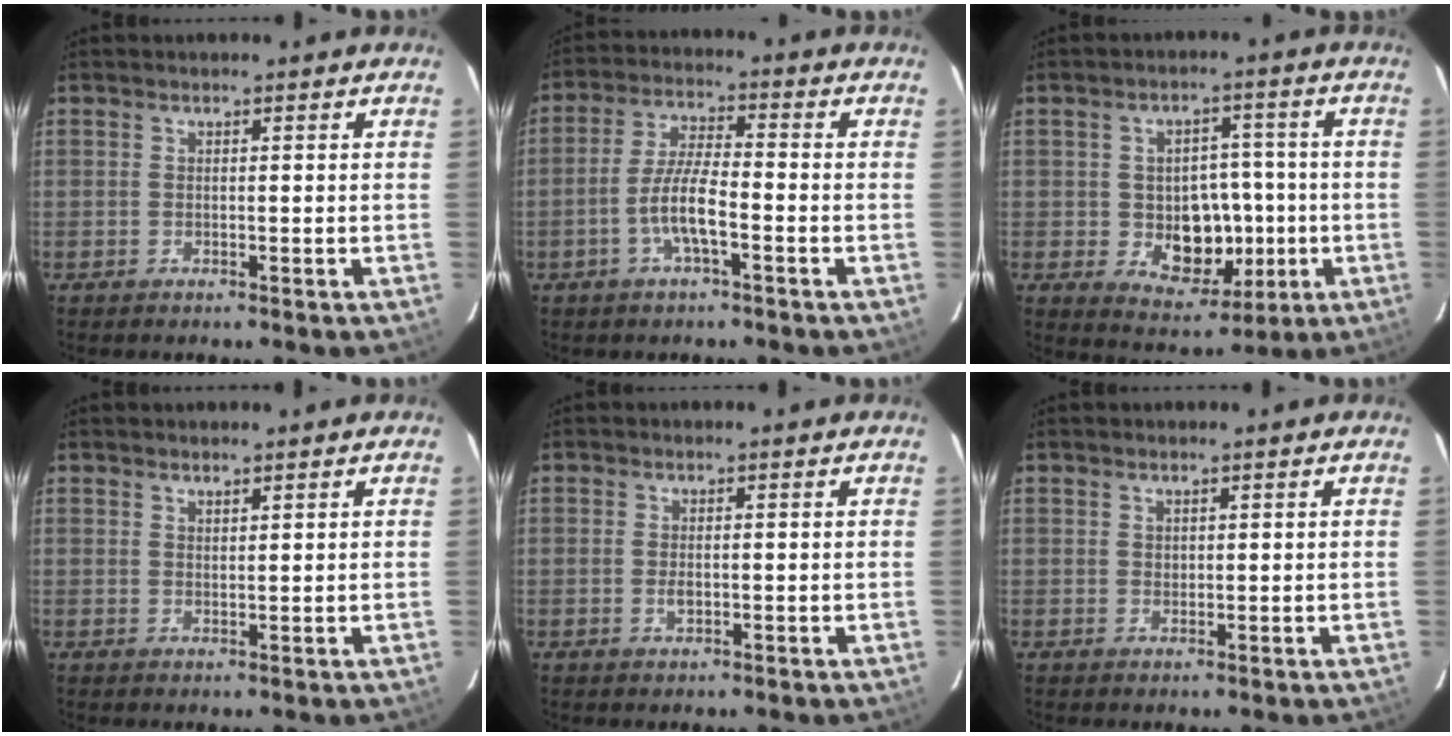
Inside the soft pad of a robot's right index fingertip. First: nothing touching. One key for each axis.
{"total": 7.1, "fx": -2.9, "fy": 1.4, "fz": 6.4, "tx": -0.132, "ty": 0.005, "tz": -0.055}
{"total": 10.2, "fx": -1.8, "fy": 7.9, "fz": 6.1, "tx": -0.112, "ty": 0.007, "tz": -0.007}
{"total": 1.2, "fx": 1.1, "fy": 0.3, "fz": 0.5, "tx": -0.006, "ty": 0.000, "tz": 0.019}
{"total": 3.7, "fx": -1.1, "fy": 2.0, "fz": 2.8, "tx": -0.058, "ty": 0.000, "tz": -0.018}
{"total": 0.8, "fx": 0.6, "fy": 0.5, "fz": 0.2, "tx": -0.002, "ty": 0.003, "tz": 0.011}